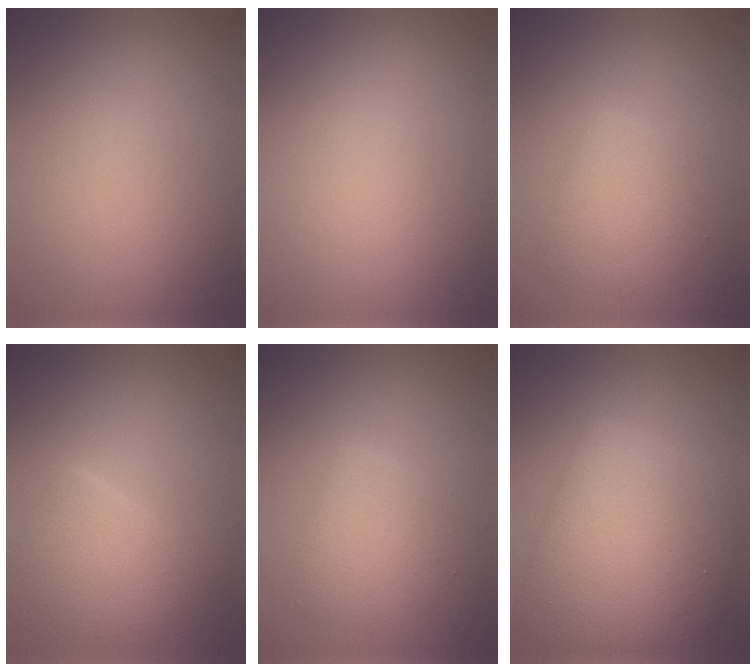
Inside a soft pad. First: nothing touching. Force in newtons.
{"total": 0.0}
{"total": 2.8, "press": 2.8, "slide": 0.1}
{"total": 4.0, "press": 4.0, "slide": 0.2}
{"total": 2.8, "press": 2.8, "slide": 0.1}
{"total": 8.7, "press": 8.7, "slide": 0.4}